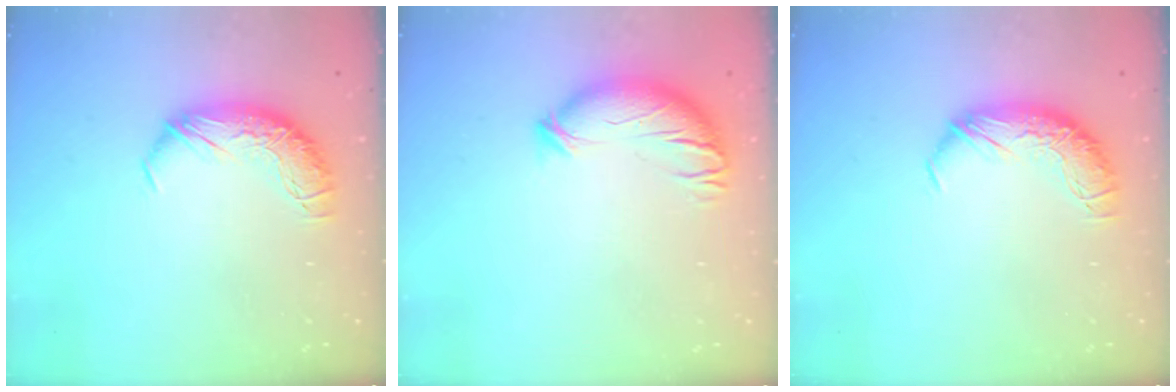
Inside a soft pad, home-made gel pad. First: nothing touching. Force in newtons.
{"total": 3.8, "press": 3.0, "slide": 2.3}
{"total": 0.0}